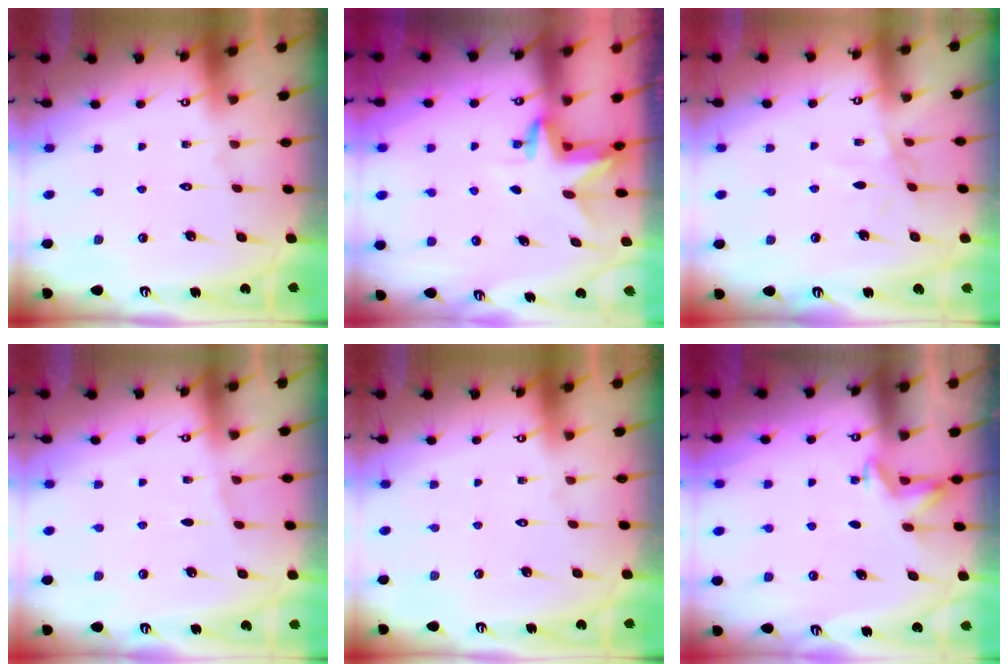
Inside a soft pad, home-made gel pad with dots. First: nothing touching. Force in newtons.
{"total": 3.0, "press": 3.0, "slide": 0.2}
{"total": 2.9, "press": 2.8, "slide": 0.5}
{"total": 2.2, "press": 2.2, "slide": 0.4}
{"total": 0.0}
{"total": 3.2, "press": 3.1, "slide": 0.7}